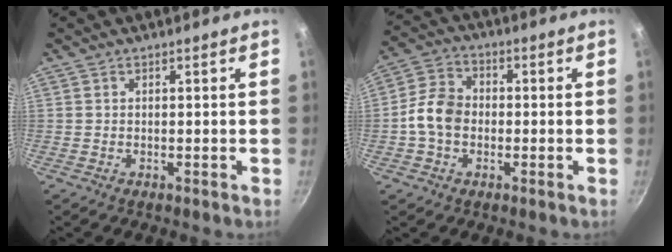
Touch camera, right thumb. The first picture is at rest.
{"total": 8.1, "force": [-1.4, 6.2, 5.0], "torque": [-0.074, 0.026, -0.042]}